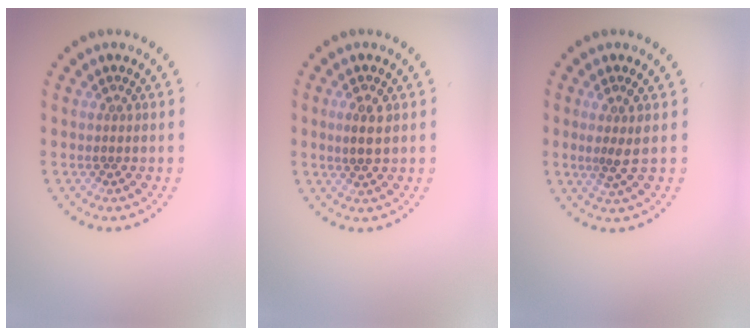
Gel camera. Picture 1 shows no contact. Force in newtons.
{"total": 2.2, "press": 2.2, "slide": 0.3}
{"total": 1.9, "press": 1.5, "slide": 1.3}